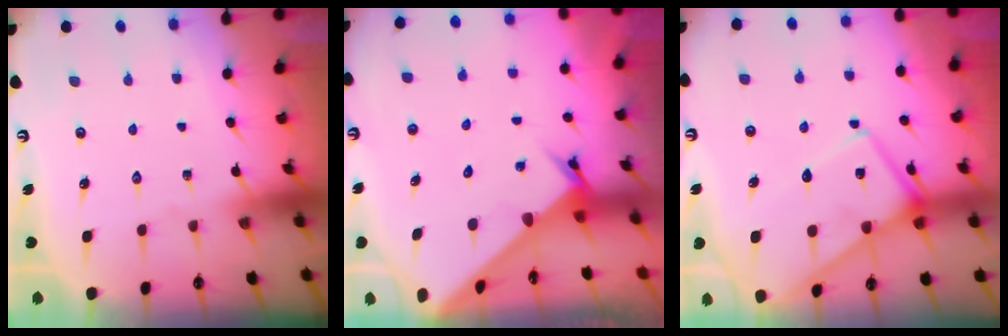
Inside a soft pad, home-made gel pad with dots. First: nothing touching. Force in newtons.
{"total": 2.7, "press": 2.7, "slide": 0.3}
{"total": 11.9, "press": 11.8, "slide": 1.4}